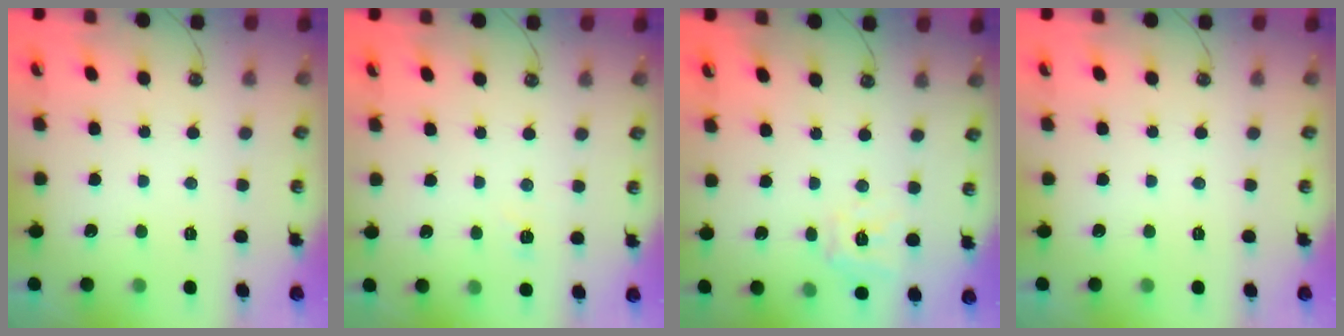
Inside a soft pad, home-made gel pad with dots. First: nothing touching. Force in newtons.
{"total": 2.9, "press": 2.8, "slide": 0.5}
{"total": 9.9, "press": 9.8, "slide": 0.9}
{"total": 0.0}